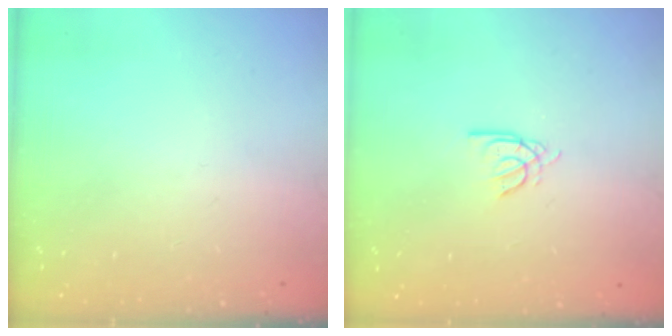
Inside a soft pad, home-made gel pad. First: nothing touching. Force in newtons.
{"total": 3.6, "press": 3.6, "slide": 0.4}